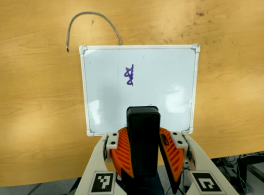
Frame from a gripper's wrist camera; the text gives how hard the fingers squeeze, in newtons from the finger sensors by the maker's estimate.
{"total": 9.1, "left": 9.1, "right": 9.1}